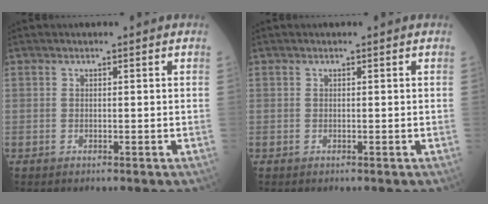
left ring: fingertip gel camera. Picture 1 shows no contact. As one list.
[{"total": 0.0}]